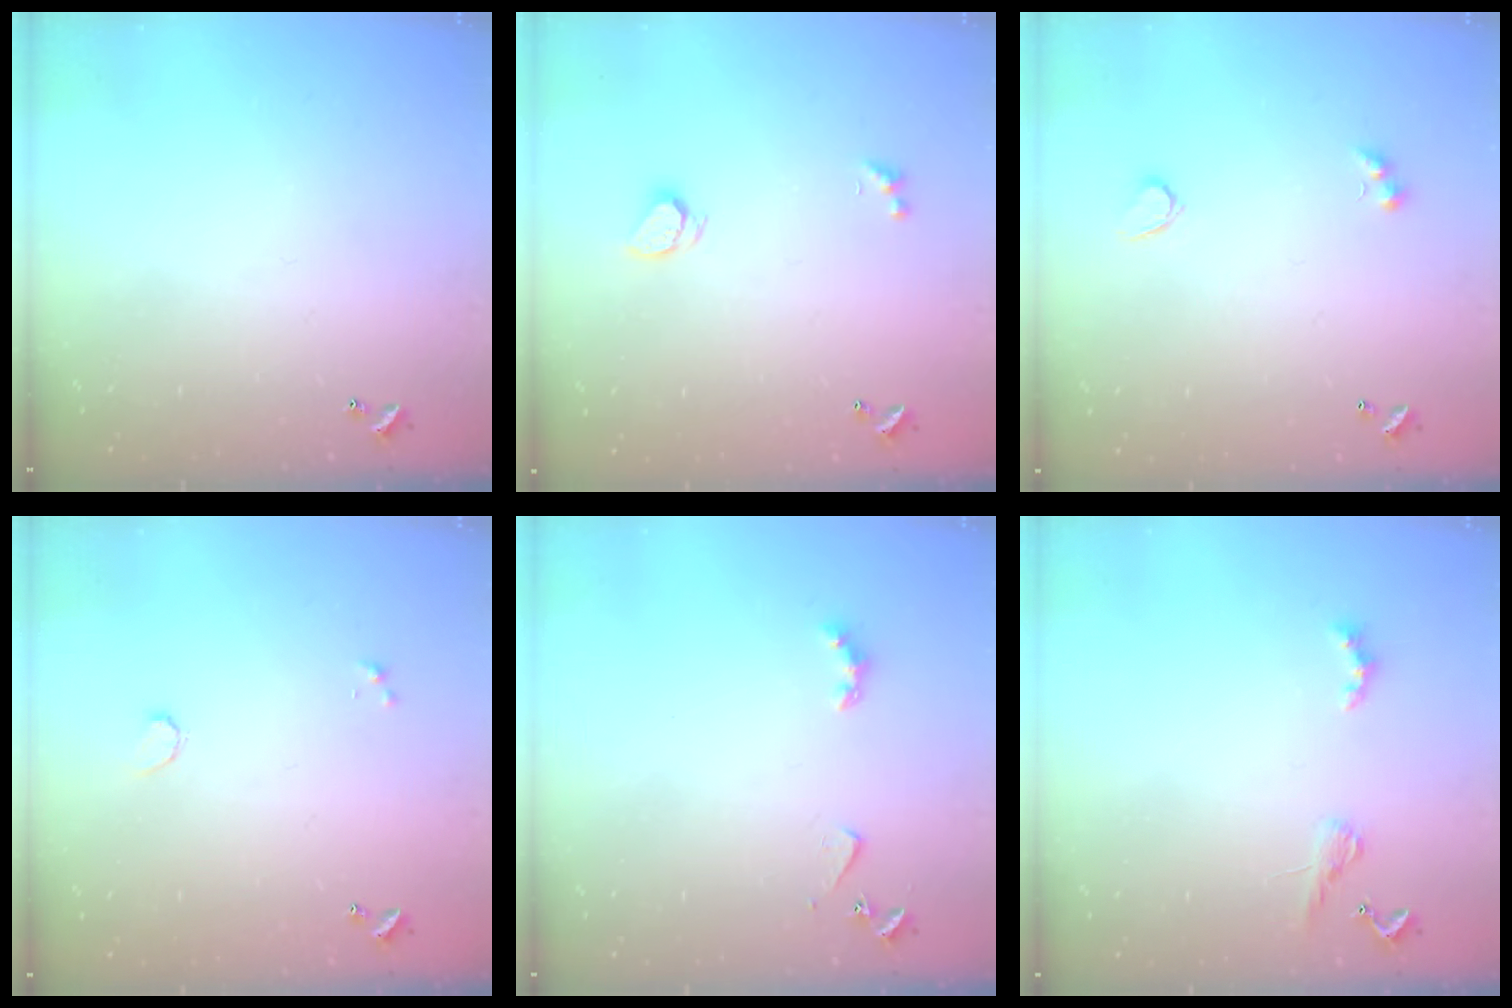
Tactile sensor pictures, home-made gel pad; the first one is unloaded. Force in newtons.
{"total": 1.7, "press": 1.7, "slide": 0.2}
{"total": 2.8, "press": 2.7, "slide": 1.0}
{"total": 1.4, "press": 1.3, "slide": 0.2}
{"total": 2.8, "press": 2.7, "slide": 0.5}
{"total": 1.9, "press": 1.8, "slide": 0.5}